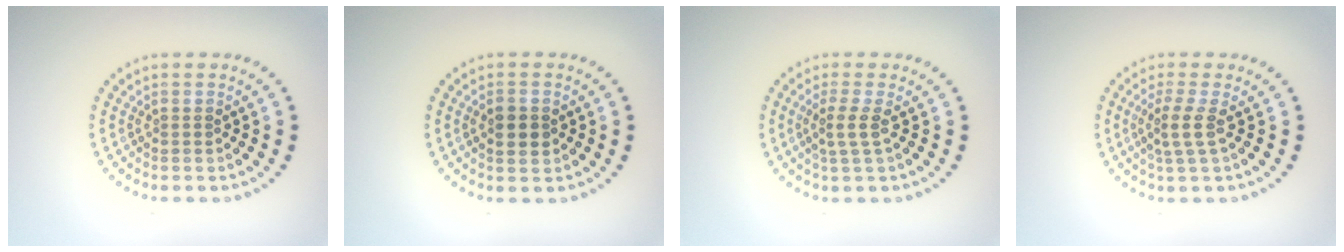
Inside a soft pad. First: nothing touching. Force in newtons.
{"total": 2.2, "press": 2.2, "slide": 0.1}
{"total": 1.9, "press": 1.4, "slide": 1.3}
{"total": 2.2, "press": 1.7, "slide": 1.3}